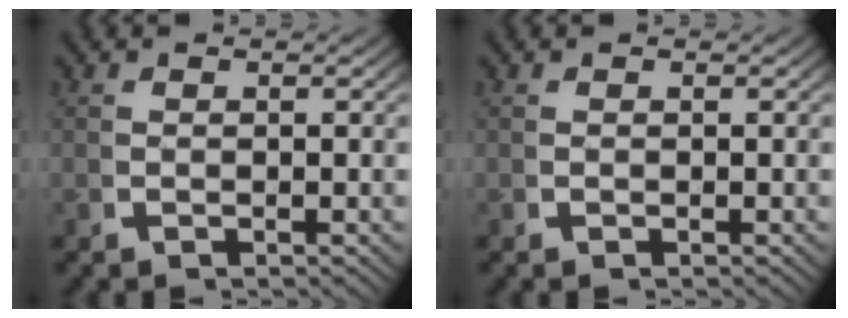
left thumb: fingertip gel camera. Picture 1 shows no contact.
{"total": 0.0}